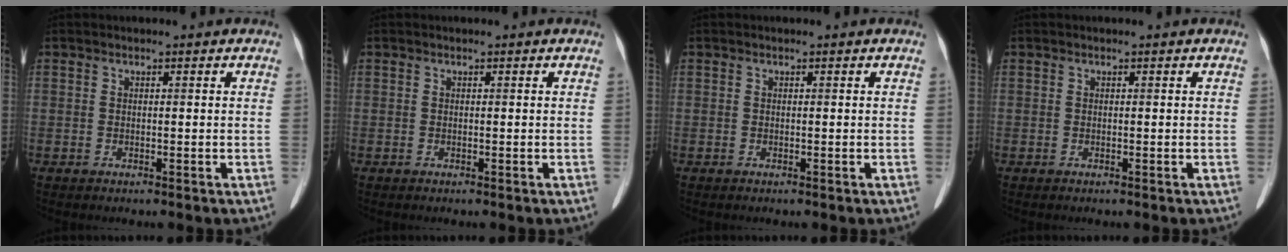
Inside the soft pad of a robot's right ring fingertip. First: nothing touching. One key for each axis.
{"total": 0.0}
{"total": 0.0}
{"total": 0.0}